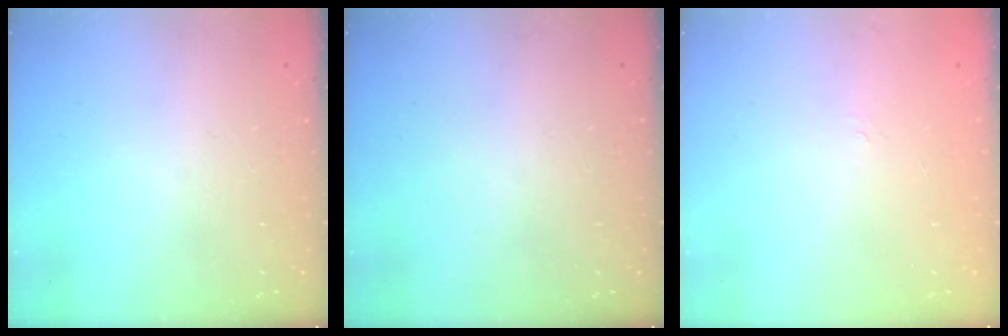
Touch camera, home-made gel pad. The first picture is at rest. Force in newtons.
{"total": 0.0}
{"total": 2.2, "press": 2.0, "slide": 1.1}